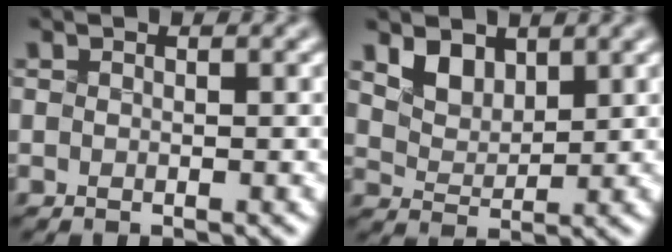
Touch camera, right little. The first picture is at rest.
{"total": 3.2, "force": [2.1, 1.8, 1.5], "torque": [-0.046, -0.011, 0.054]}